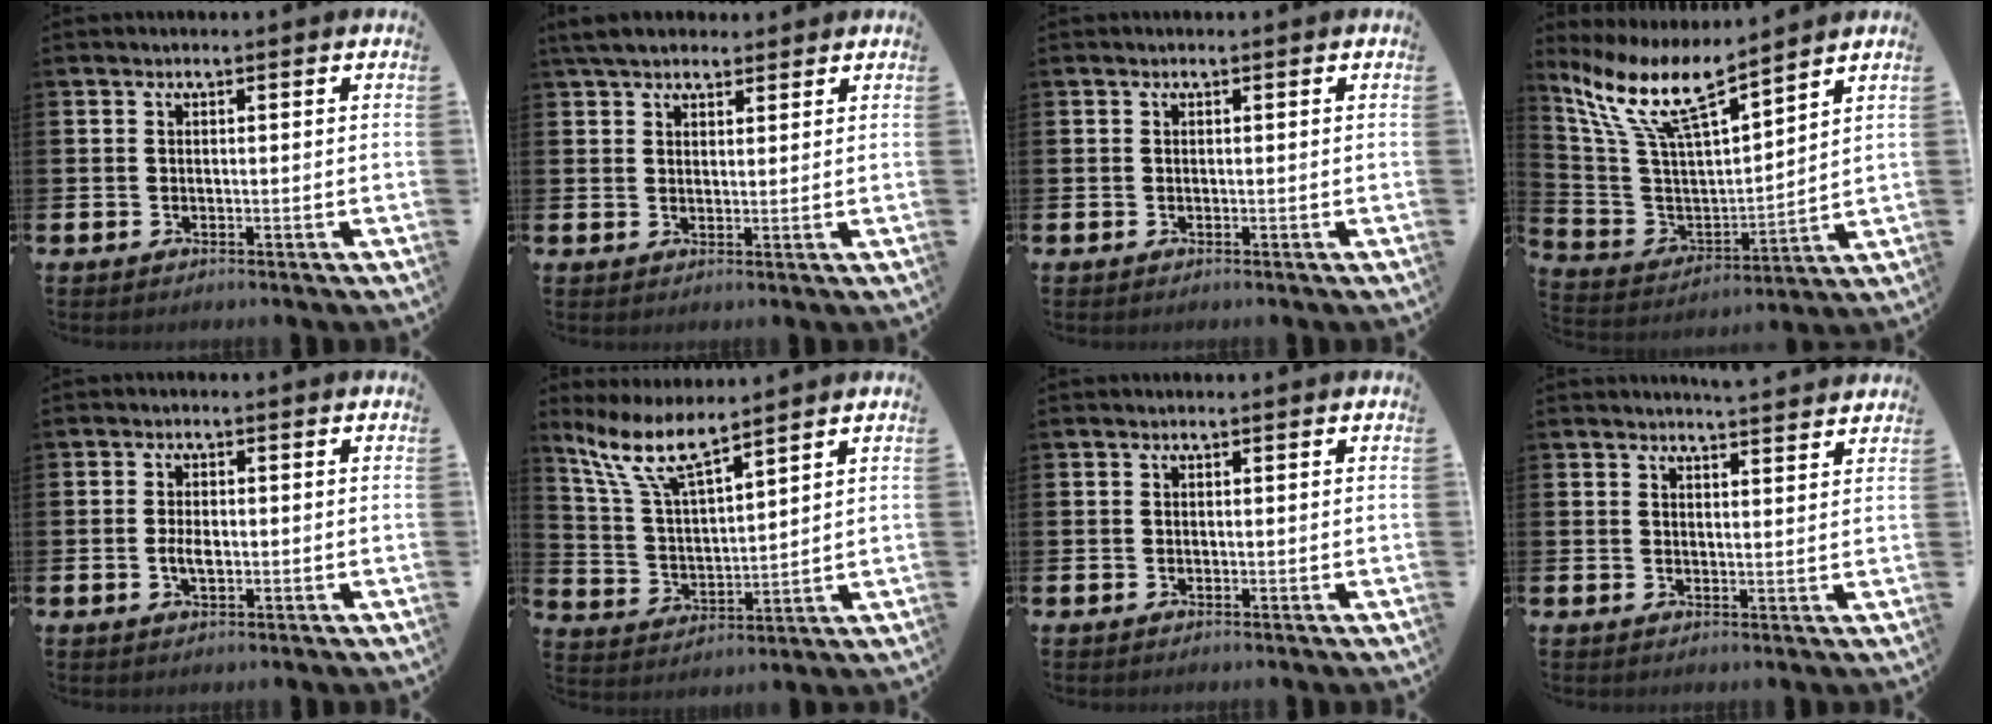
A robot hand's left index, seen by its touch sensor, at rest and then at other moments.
{"total": 4.4, "force": [3.9, 1.6, 1.3], "torque": [-0.034, -0.006, 0.073]}
{"total": 0.0}
{"total": 11.0, "force": [8.9, 2.2, 6.0], "torque": [-0.155, -0.056, 0.153]}
{"total": 2.3, "force": [-0.3, 1.2, 2.0], "torque": [-0.028, -0.002, -0.008]}
{"total": 8.9, "force": [7.3, 1.9, 4.7], "torque": [-0.122, -0.025, 0.130]}
{"total": 0.0}
{"total": 3.6, "force": [3.5, -0.5, -0.1], "torque": [-0.002, -0.022, 0.064]}